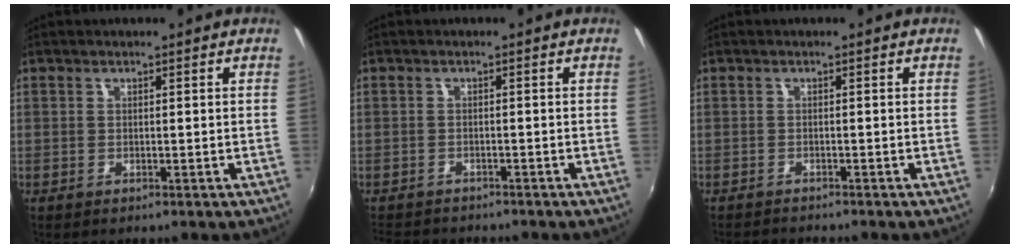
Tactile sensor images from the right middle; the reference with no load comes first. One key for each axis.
{"total": 5.2, "fx": -4.7, "fy": 2.0, "fz": 1.1, "tx": -0.039, "ty": -0.009, "tz": -0.080}
{"total": 2.6, "fx": -2.5, "fy": -0.1, "fz": 0.4, "tx": -0.020, "ty": -0.014, "tz": -0.047}